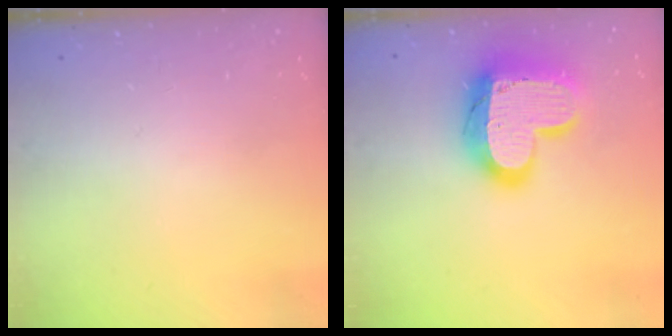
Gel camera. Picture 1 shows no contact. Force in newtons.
{"total": 20.4, "press": 20.3, "slide": 1.6}